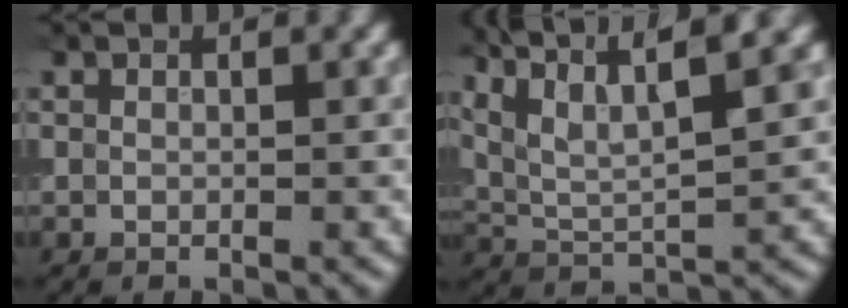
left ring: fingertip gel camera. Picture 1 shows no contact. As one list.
[{"total": 9.1, "force": [6.0, 2.2, 6.5], "torque": [-0.127, 0.025, 0.079]}]